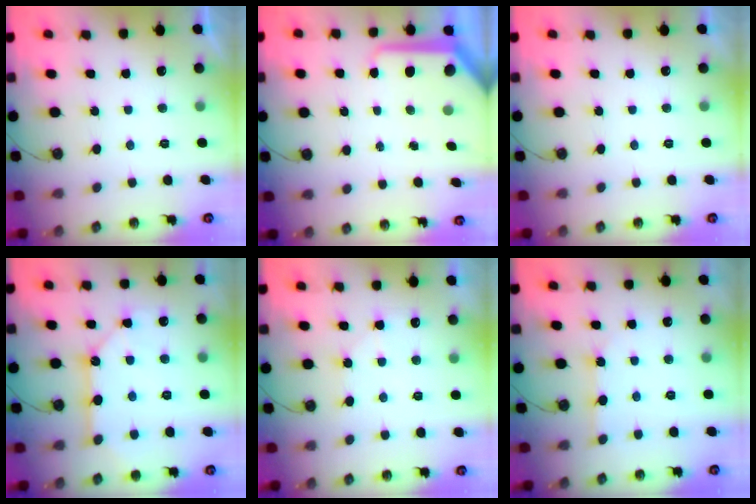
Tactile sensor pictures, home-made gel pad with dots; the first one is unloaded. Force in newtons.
{"total": 9.1, "press": 9.0, "slide": 0.9}
{"total": 0.0}
{"total": 10.7, "press": 10.7, "slide": 1.0}
{"total": 6.9, "press": 6.8, "slide": 0.7}
{"total": 2.4, "press": 2.4, "slide": 0.3}